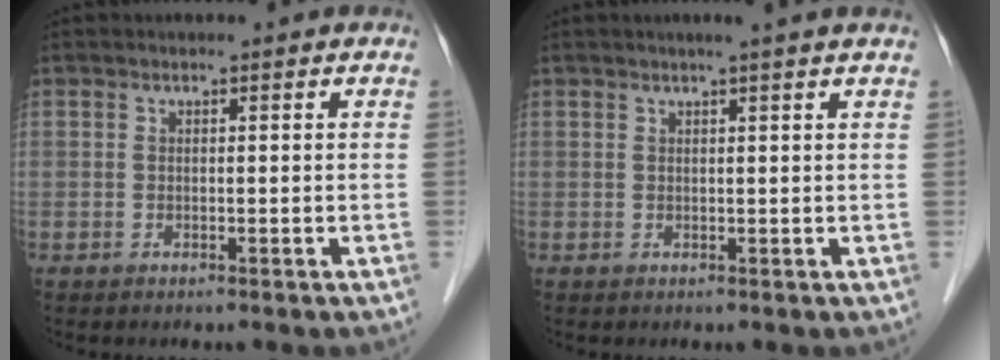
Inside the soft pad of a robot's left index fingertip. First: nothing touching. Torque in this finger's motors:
{"motor_torque": [0.00, -0.19, 0.04, 0.03]}